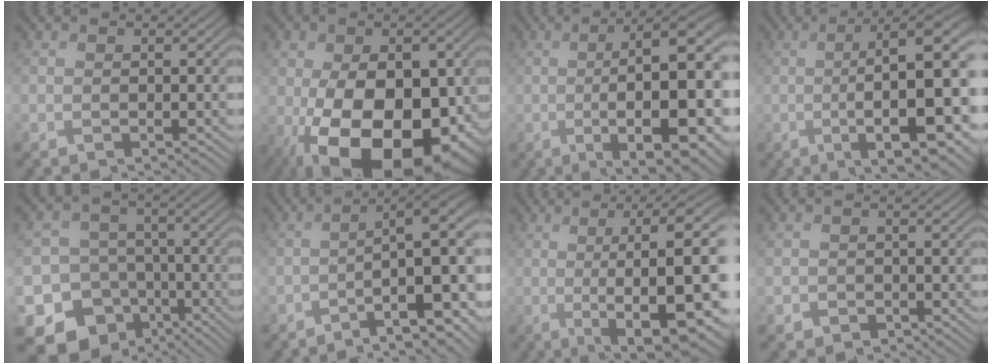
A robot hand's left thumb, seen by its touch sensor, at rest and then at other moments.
{"total": 20.4, "force": [-6.0, 12.3, 15.2], "torque": [-0.201, -0.046, -0.064]}
{"total": 16.7, "force": [-2.3, 5.4, 15.7], "torque": [-0.223, -0.017, -0.026]}
{"total": 16.8, "force": [-1.8, 5.0, 16.0], "torque": [-0.217, -0.011, -0.020]}
{"total": 15.6, "force": [-9.1, 12.0, 4.2], "torque": [-0.114, -0.048, -0.136]}
{"total": 11.7, "force": [-4.0, 3.6, 10.4], "torque": [-0.123, 0.005, -0.059]}
{"total": 18.2, "force": [-0.7, 5.0, 17.5], "torque": [-0.219, 0.005, 0.010]}
{"total": 1.7, "force": [-0.8, 1.5, 0.2], "torque": [-0.001, -0.008, -0.017]}